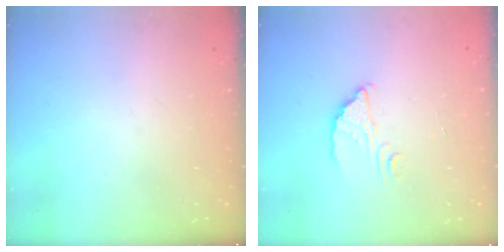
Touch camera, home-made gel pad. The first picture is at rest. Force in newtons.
{"total": 2.6, "press": 2.6, "slide": 0.1}